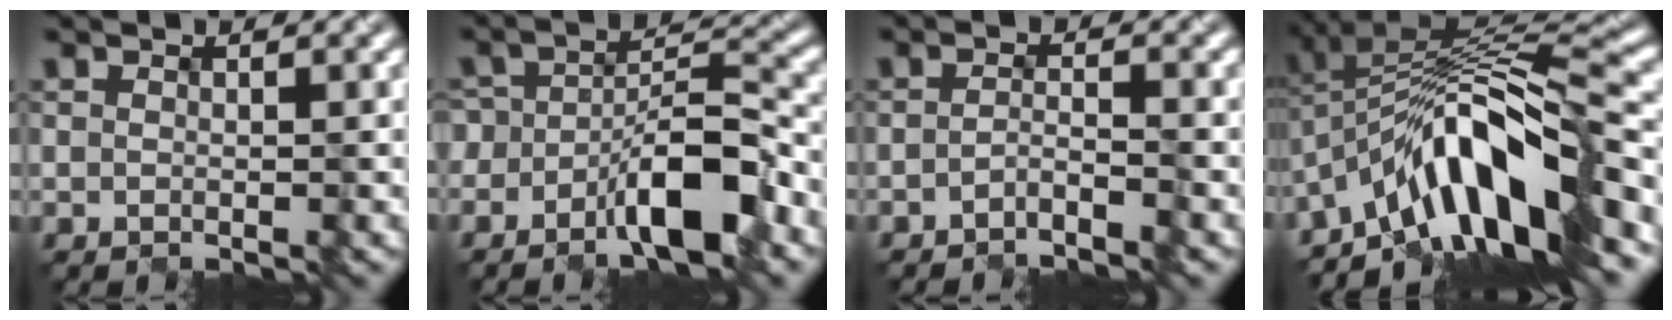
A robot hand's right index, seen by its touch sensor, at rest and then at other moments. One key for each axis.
{"total": 5.9, "fx": -3.5, "fy": 2.2, "fz": 4.2, "tx": -0.061, "ty": 0.015, "tz": -0.061}
{"total": 1.6, "fx": -1.5, "fy": -0.1, "fz": 0.6, "tx": -0.012, "ty": 0.004, "tz": -0.031}
{"total": 10.9, "fx": -5.7, "fy": 2.9, "fz": 8.8, "tx": -0.131, "ty": 0.021, "tz": -0.105}